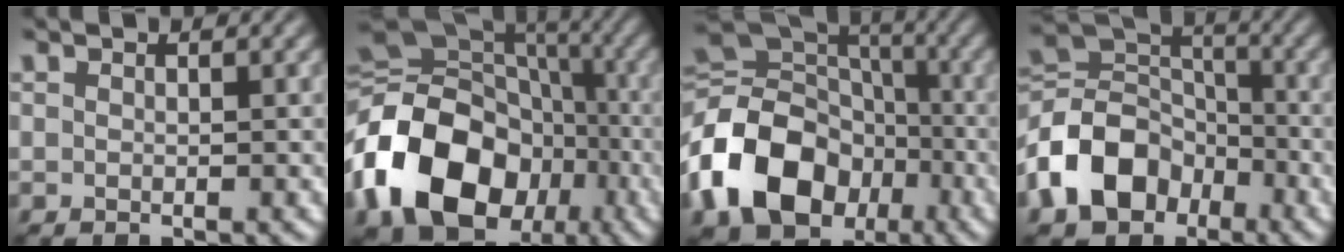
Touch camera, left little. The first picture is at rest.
{"total": 18.1, "force": [-5.8, 13.6, 10.5], "torque": [-0.231, -0.004, -0.111]}
{"total": 14.6, "force": [-5.3, 10.9, 8.1], "torque": [-0.193, -0.010, -0.109]}
{"total": 9.6, "force": [-4.5, 6.8, 5.1], "torque": [-0.101, 0.006, -0.101]}